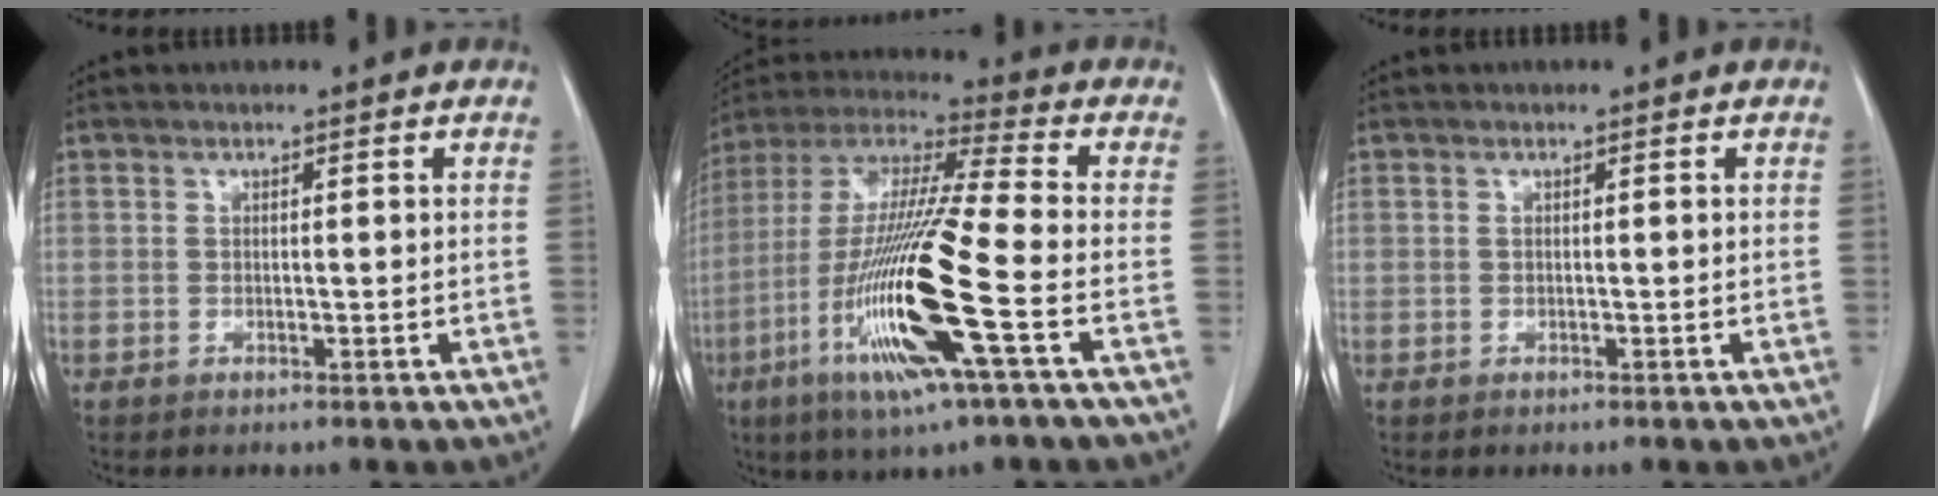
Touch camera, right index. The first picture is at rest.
{"total": 20.3, "force": [-6.7, 0.4, 19.1], "torque": [-0.413, -0.032, -0.137]}
{"total": 0.0}